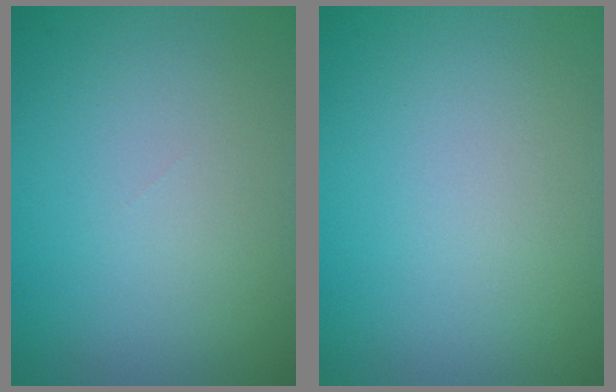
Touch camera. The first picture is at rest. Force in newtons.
{"total": 0.0}